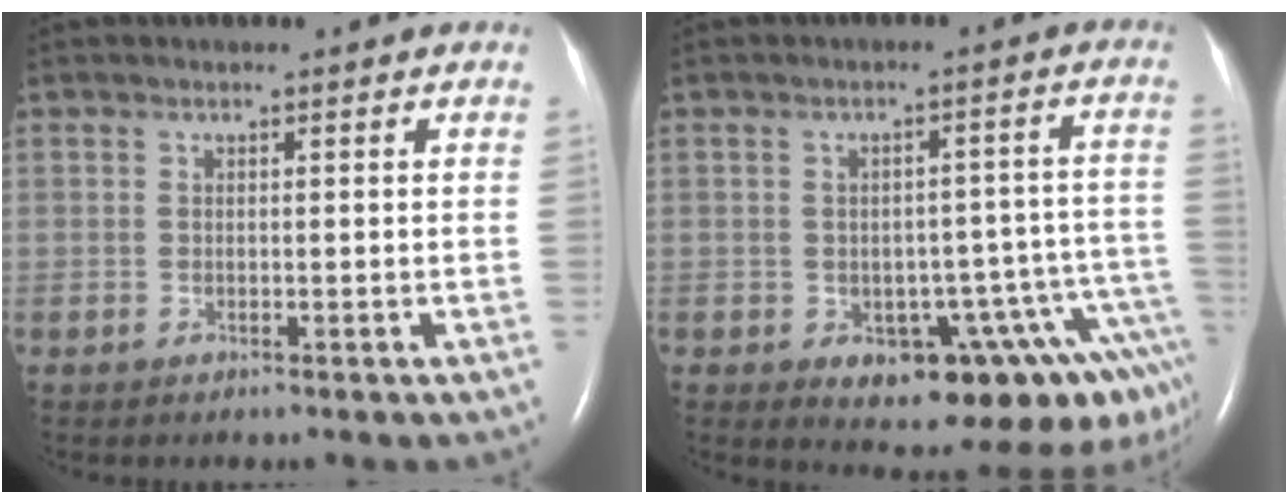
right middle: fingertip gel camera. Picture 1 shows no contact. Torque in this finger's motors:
{"motor_torque": [1.15, -0.99, 0.17, 0.09]}